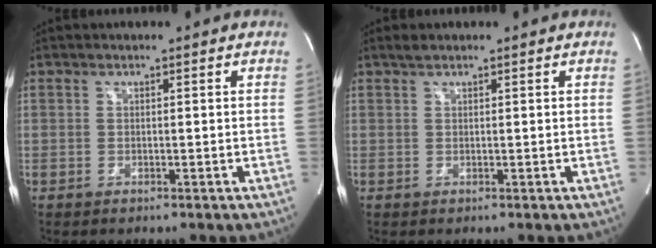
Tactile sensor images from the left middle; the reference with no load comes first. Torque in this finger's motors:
{"motor_torque": [0.19, 0.14, -0.19, -0.03]}